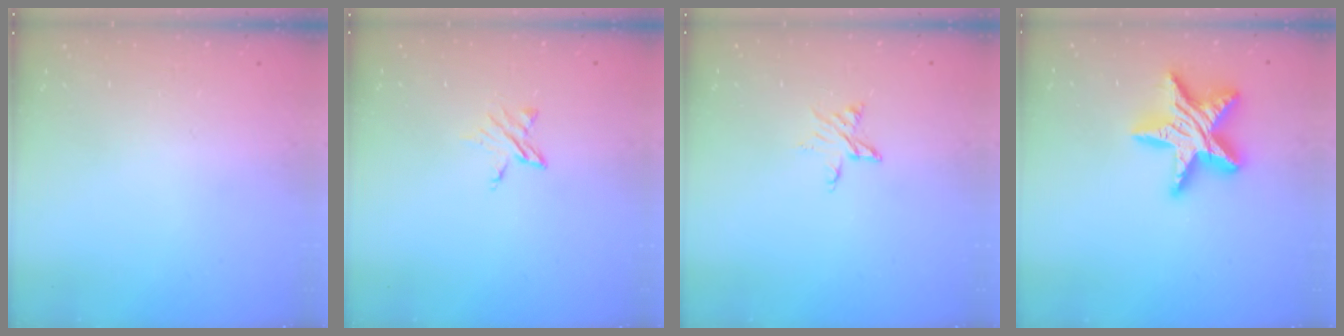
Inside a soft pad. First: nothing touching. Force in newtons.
{"total": 4.7, "press": 4.7, "slide": 0.5}
{"total": 6.4, "press": 6.4, "slide": 0.5}
{"total": 18.7, "press": 18.6, "slide": 1.3}